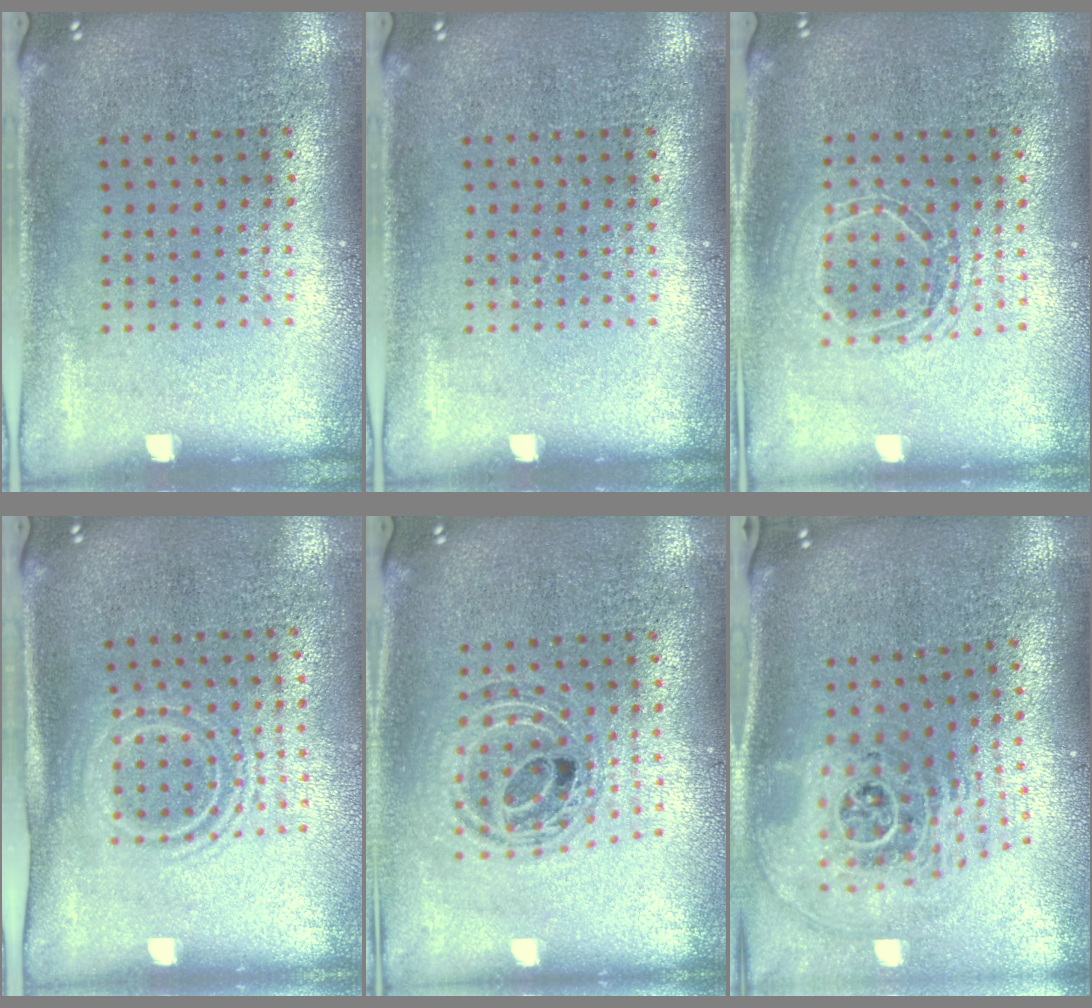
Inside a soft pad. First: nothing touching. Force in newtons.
{"total": 0.0}
{"total": 1.5, "press": 1.3, "slide": 0.8}
{"total": 1.5, "press": 1.1, "slide": 1.0}
{"total": 0.8, "press": 0.8, "slide": 0.1}
{"total": 2.6, "press": 1.8, "slide": 1.9}